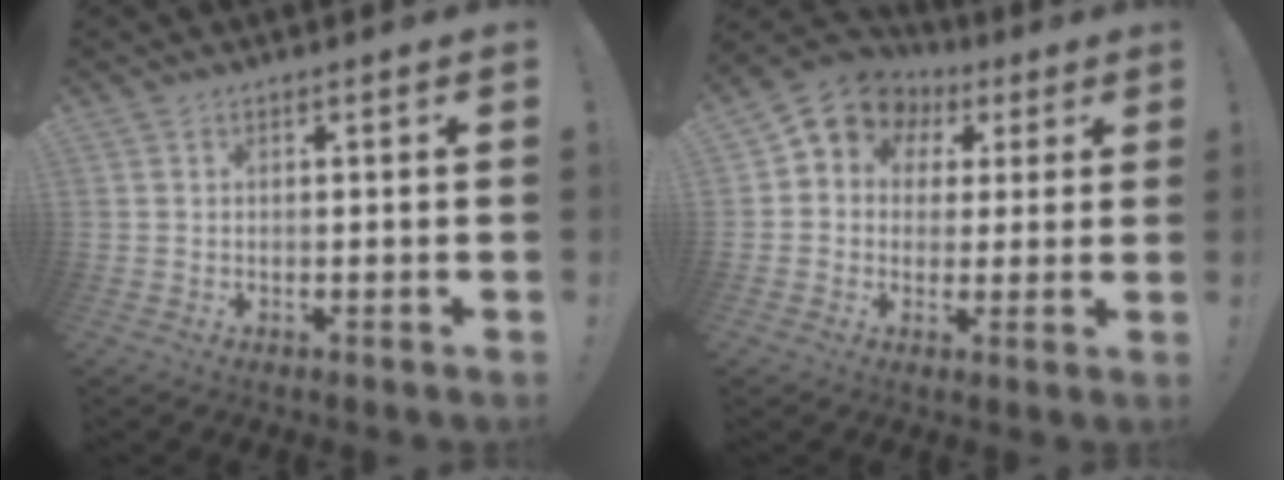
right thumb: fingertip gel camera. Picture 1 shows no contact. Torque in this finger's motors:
{"motor_torque": [0.67, 0.67, 0.07, 0.10, 0.03]}